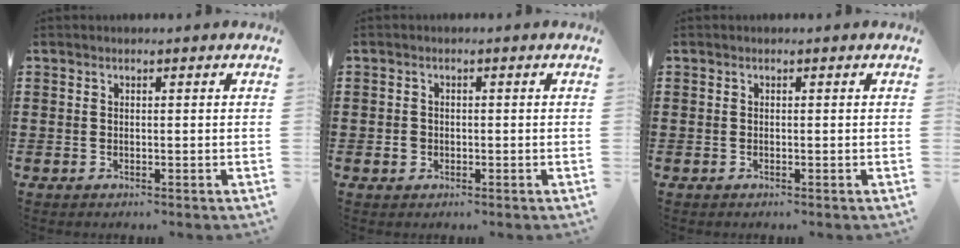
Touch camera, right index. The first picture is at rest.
{"total": 1.2, "force": [-0.4, 1.1, 0.5], "torque": [-0.013, 0.003, -0.008]}
{"total": 0.0}